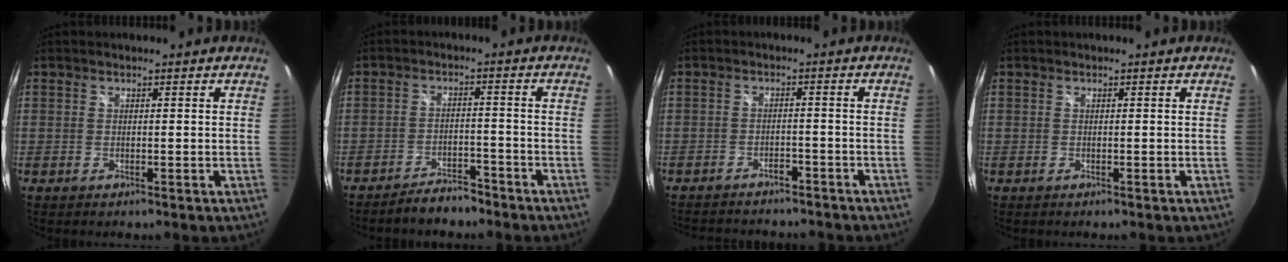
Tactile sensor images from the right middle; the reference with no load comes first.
{"total": 5.7, "force": [-5.1, 1.8, 1.8], "torque": [-0.053, 0.008, -0.074]}
{"total": 11.1, "force": [-9.7, 3.7, 3.9], "torque": [-0.089, -0.006, -0.134]}
{"total": 0.0}